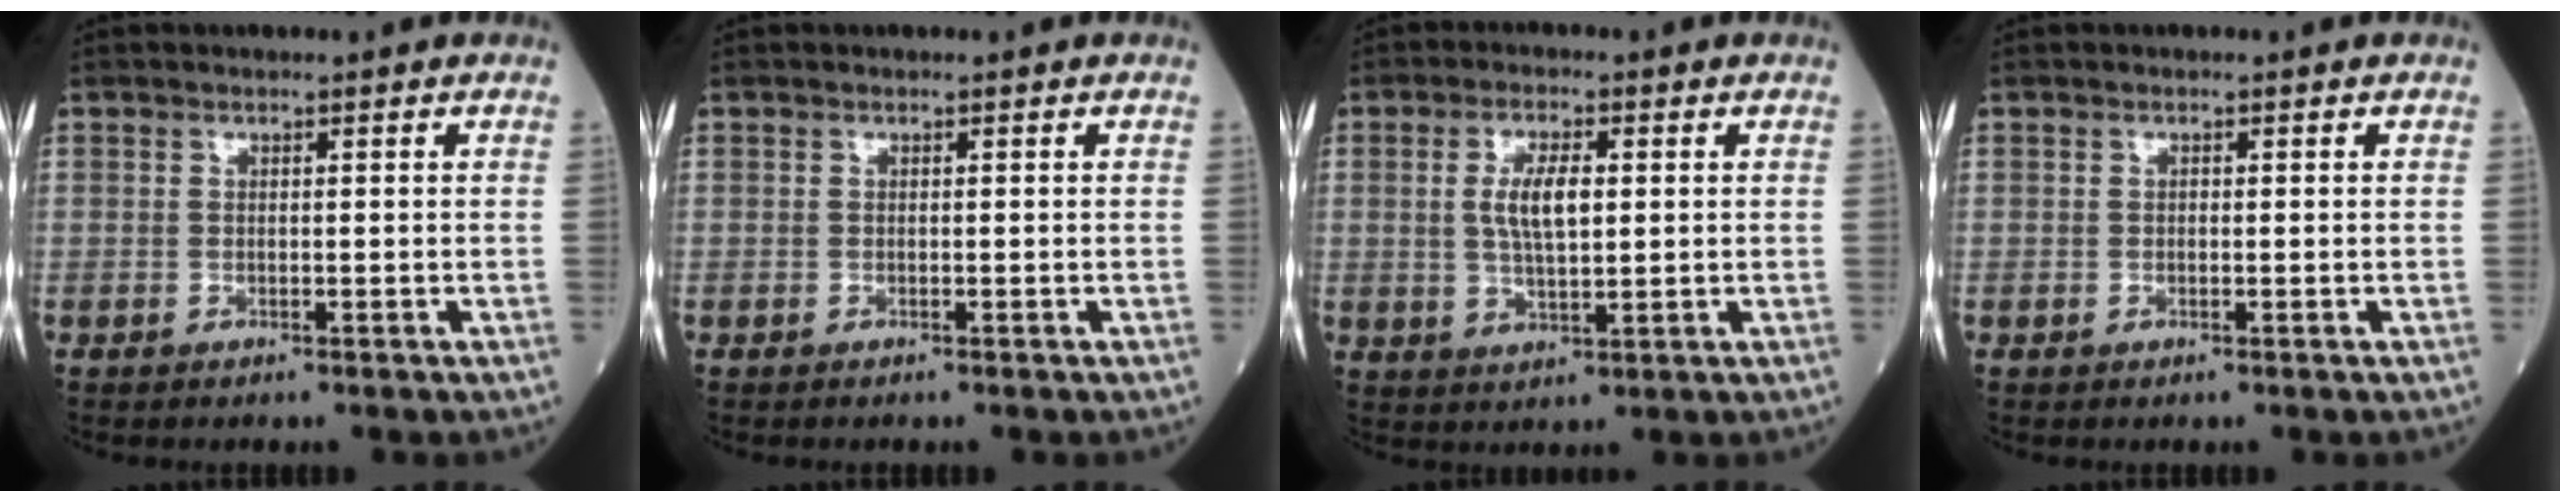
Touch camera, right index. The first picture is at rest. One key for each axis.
{"total": 0.0}
{"total": 5.9, "fx": 0.9, "fy": 1.9, "fz": 5.5, "tx": -0.108, "ty": 0.004, "tz": 0.020}
{"total": 0.0}